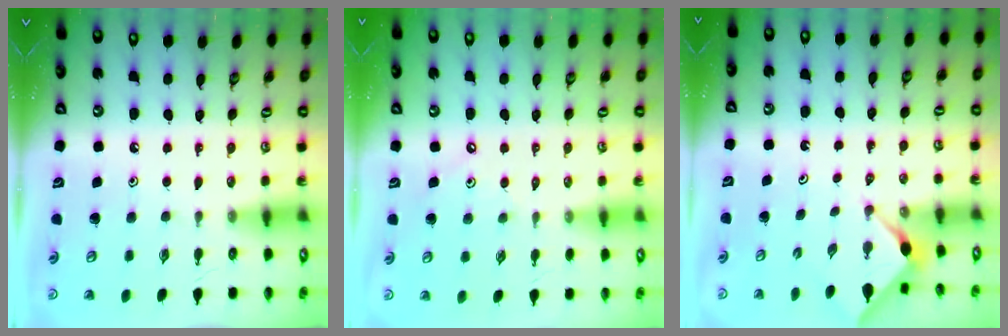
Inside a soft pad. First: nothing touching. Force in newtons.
{"total": 2.6, "press": 2.6, "slide": 0.3}
{"total": 2.8, "press": 2.8, "slide": 0.5}